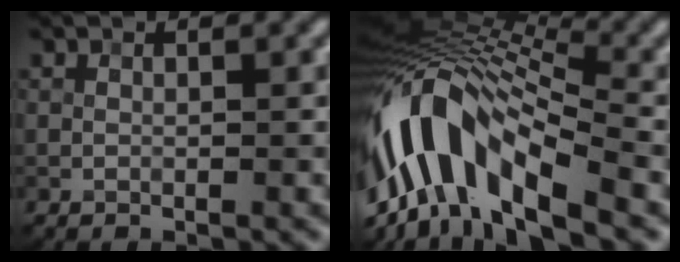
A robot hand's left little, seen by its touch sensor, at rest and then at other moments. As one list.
[{"total": 12.7, "force": [-4.4, 5.4, 10.7], "torque": [-0.202, 0.024, -0.086]}]